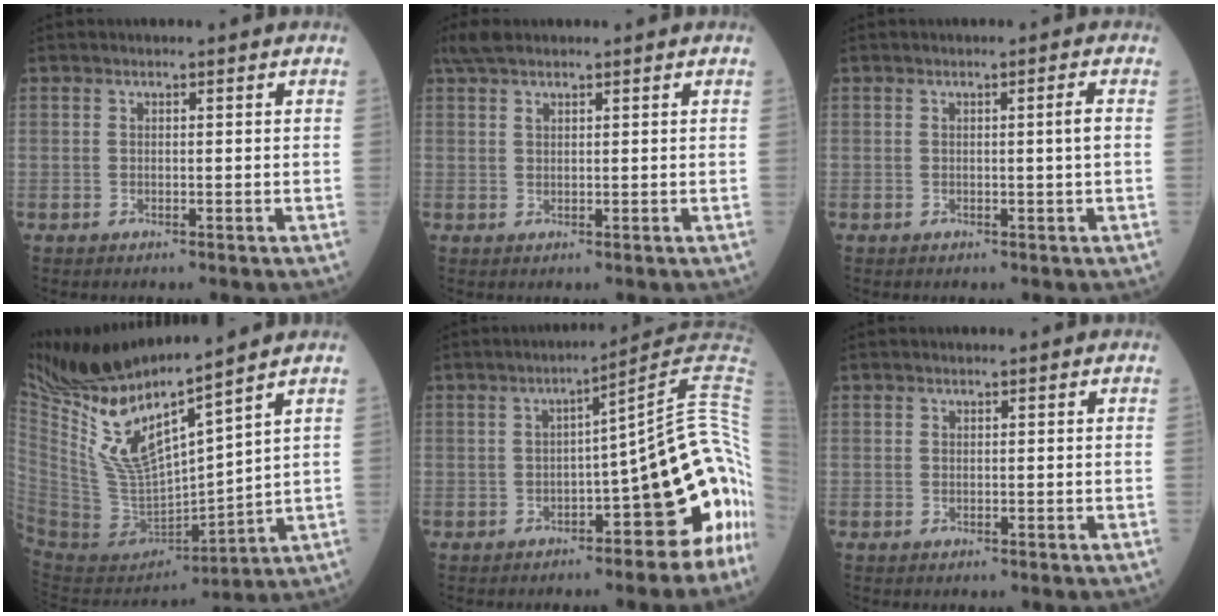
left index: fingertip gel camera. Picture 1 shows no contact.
{"total": 2.7, "force": [2.2, 1.0, 1.3], "torque": [-0.029, 0.017, 0.046]}
{"total": 1.5, "force": [0.0, -0.5, 1.5], "torque": [-0.023, -0.002, 0.000]}
{"total": 16.9, "force": [12.3, 2.0, 11.4], "torque": [-0.224, -0.014, 0.247]}
{"total": 13.8, "force": [-4.2, 1.9, 13.0], "torque": [-0.127, 0.034, -0.056]}
{"total": 0.0}